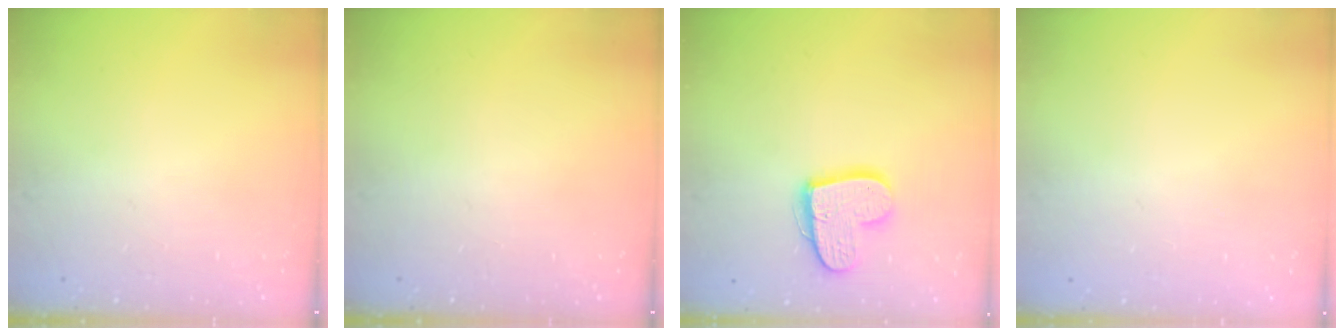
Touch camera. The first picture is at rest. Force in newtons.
{"total": 0.0}
{"total": 13.9, "press": 13.9, "slide": 0.8}
{"total": 0.0}